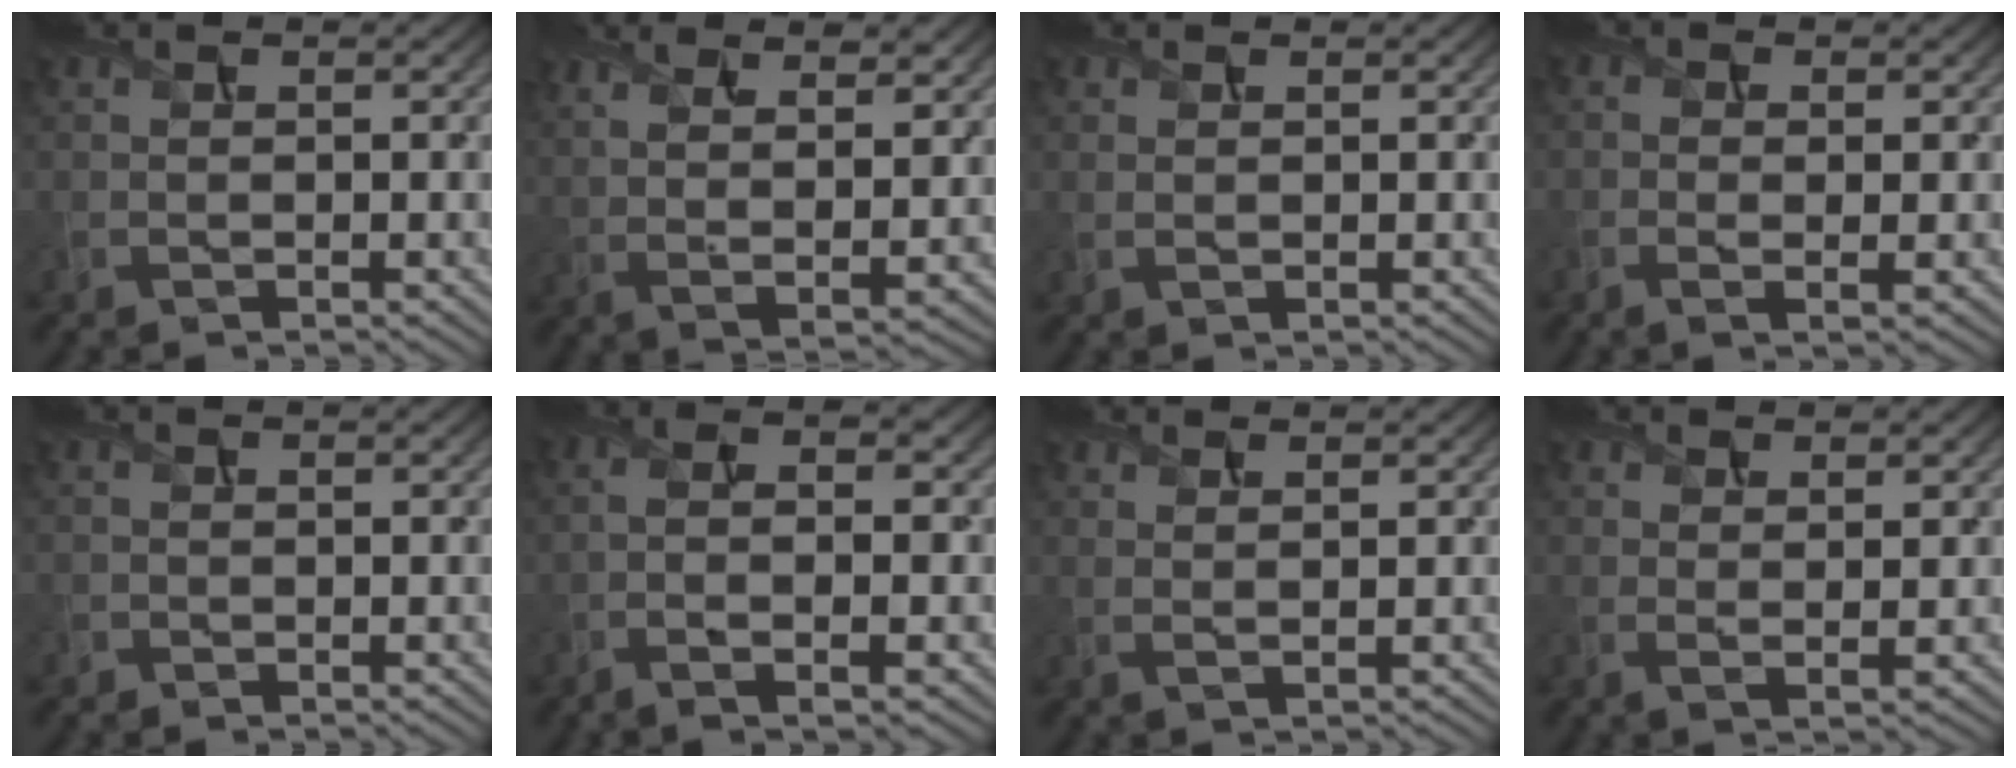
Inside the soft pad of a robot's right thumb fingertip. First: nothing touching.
{"total": 9.2, "force": [5.2, 3.0, 7.0], "torque": [-0.119, 0.006, 0.074]}
{"total": 0.9, "force": [0.2, 0.6, 0.6], "torque": [-0.018, -0.004, 0.009]}
{"total": 2.2, "force": [-0.4, 0.8, 2.0], "torque": [-0.039, -0.004, -0.007]}
{"total": 0.8, "force": [-0.4, 0.7, 0.0], "torque": [0.002, -0.005, -0.009]}
{"total": 5.9, "force": [-1.5, 1.8, 5.4], "torque": [-0.105, -0.006, -0.021]}
{"total": 1.6, "force": [0.9, 0.3, 1.2], "torque": [-0.024, -0.002, 0.016]}
{"total": 2.1, "force": [1.1, 0.7, 1.7], "torque": [-0.036, -0.006, 0.023]}